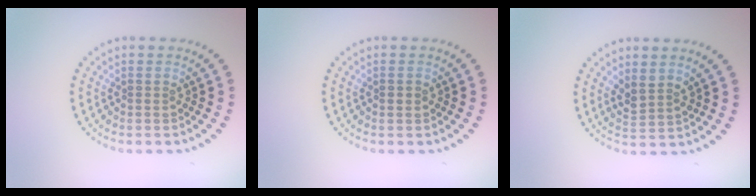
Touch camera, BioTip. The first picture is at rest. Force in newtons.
{"total": 1.0, "press": 1.0, "slide": 0.1}
{"total": 1.9, "press": 1.6, "slide": 1.0}